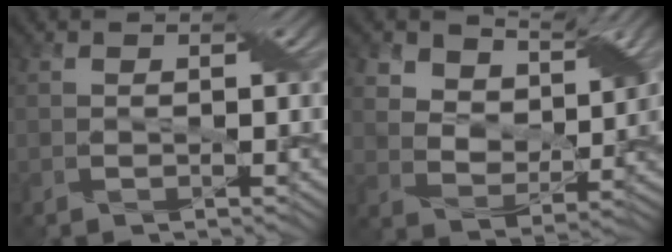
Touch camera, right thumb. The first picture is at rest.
{"total": 7.5, "force": [5.8, 4.0, 2.6], "torque": [-0.065, -0.006, 0.104]}